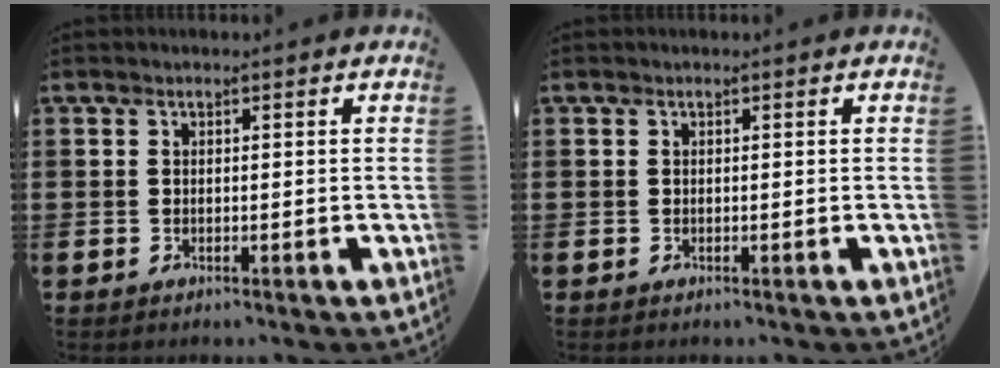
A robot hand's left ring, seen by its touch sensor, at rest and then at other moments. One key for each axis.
{"total": 0.0}